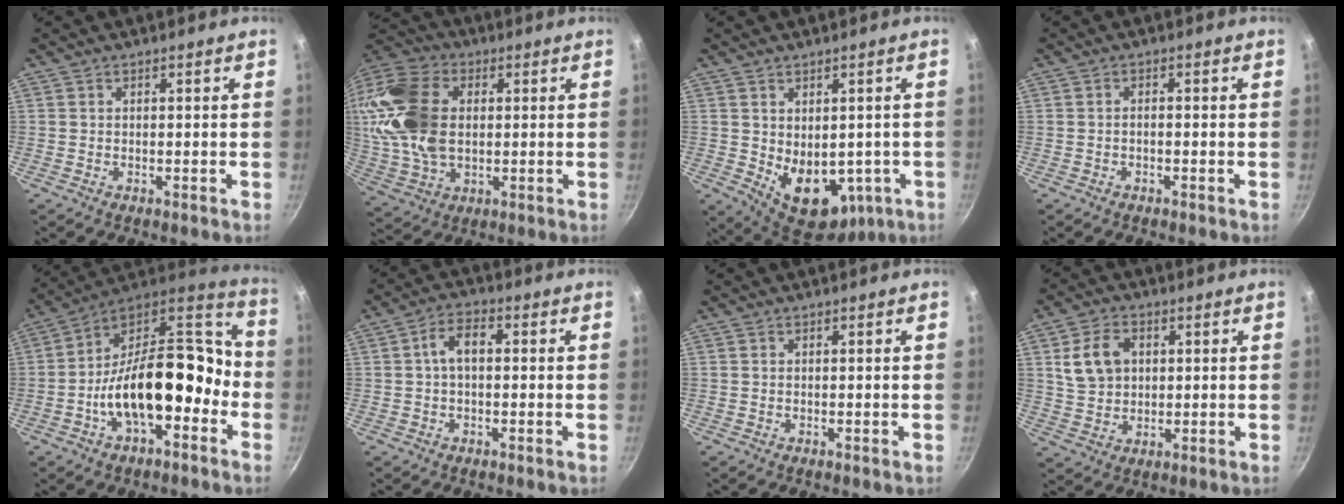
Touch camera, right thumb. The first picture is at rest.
{"total": 25.1, "force": [4.0, 16.6, 18.4], "torque": [-0.440, 0.025, 0.080]}
{"total": 13.9, "force": [-3.4, 9.1, 10.0], "torque": [-0.117, -0.005, -0.021]}
{"total": 0.9, "force": [-0.4, 0.5, 0.7], "torque": [-0.011, 0.007, -0.008]}
{"total": 23.0, "force": [-5.2, 11.5, 19.2], "torque": [-0.294, 0.063, -0.083]}
{"total": 5.3, "force": [0.4, 2.9, 4.4], "torque": [-0.076, 0.020, 0.001]}
{"total": 0.0}
{"total": 8.5, "force": [2.3, 6.4, 5.2], "torque": [-0.080, 0.002, 0.047]}